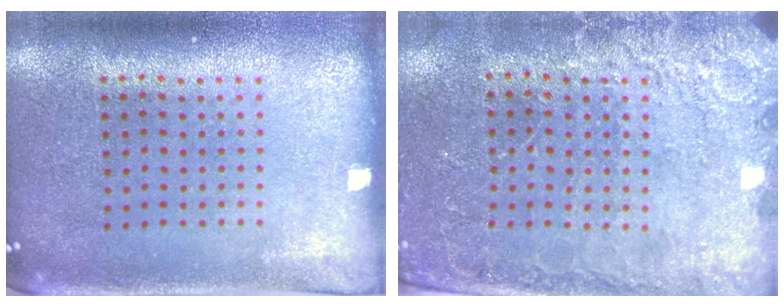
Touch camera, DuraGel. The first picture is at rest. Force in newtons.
{"total": 2.6, "press": 2.5, "slide": 0.5}